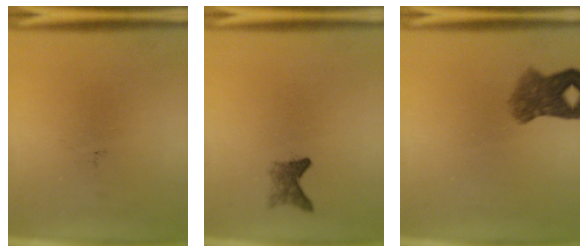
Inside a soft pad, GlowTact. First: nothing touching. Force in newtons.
{"total": 2.1}
{"total": 5.2}